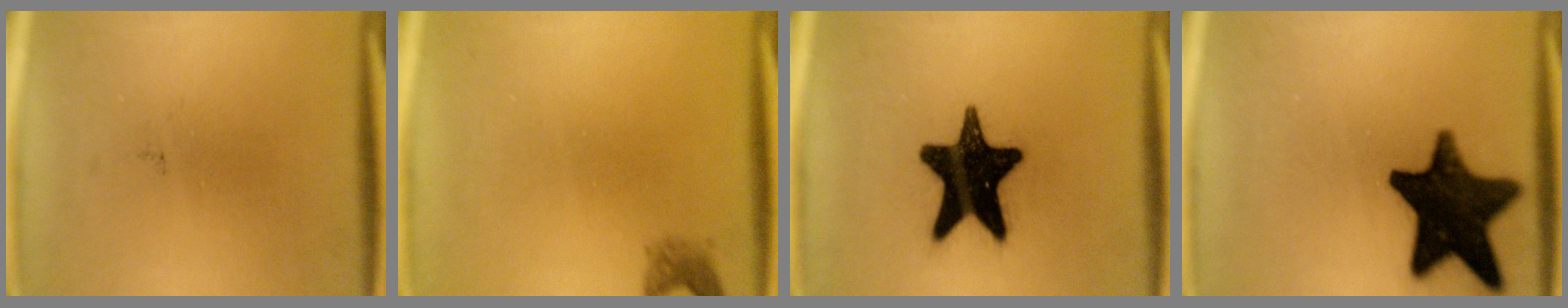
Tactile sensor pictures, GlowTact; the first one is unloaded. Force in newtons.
{"total": 1.5}
{"total": 18.0}
{"total": 17.0}